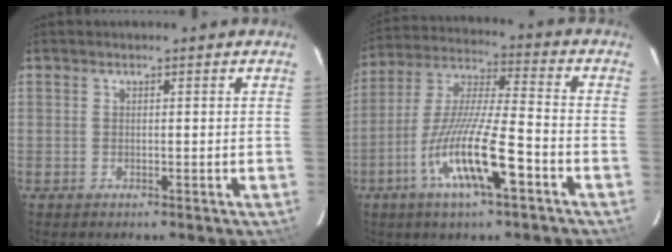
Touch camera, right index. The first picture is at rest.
{"total": 15.0, "force": [-6.9, 2.1, 13.2], "torque": [-0.264, -0.013, -0.133]}